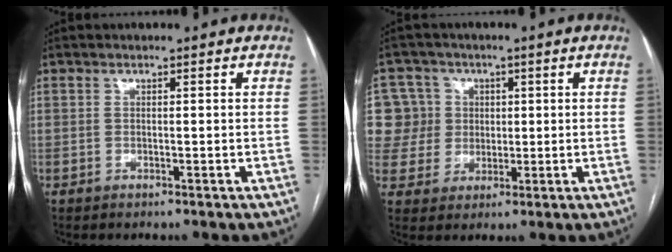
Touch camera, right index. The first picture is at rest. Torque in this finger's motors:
{"motor_torque": [0.48, 0.34, 0.21, 0.03]}